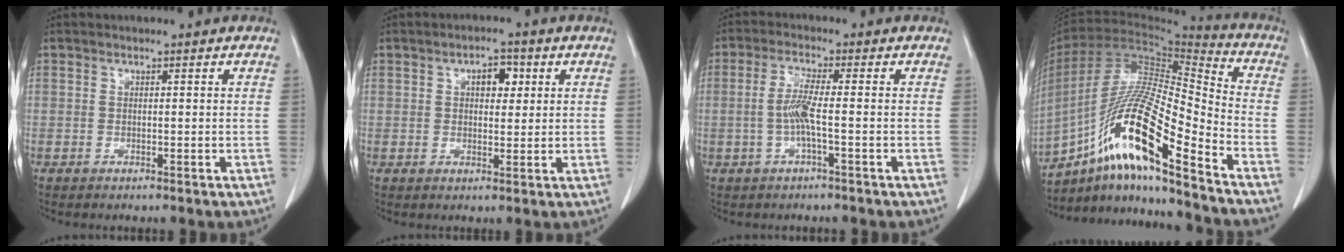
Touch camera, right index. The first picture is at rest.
{"total": 4.0, "force": [1.3, 2.1, 3.1], "torque": [-0.046, 0.011, 0.018]}
{"total": 4.5, "force": [-0.9, -0.2, 4.4], "torque": [-0.096, 0.002, -0.020]}
{"total": 19.8, "force": [-11.9, 1.6, 15.8], "torque": [-0.328, -0.008, -0.219]}